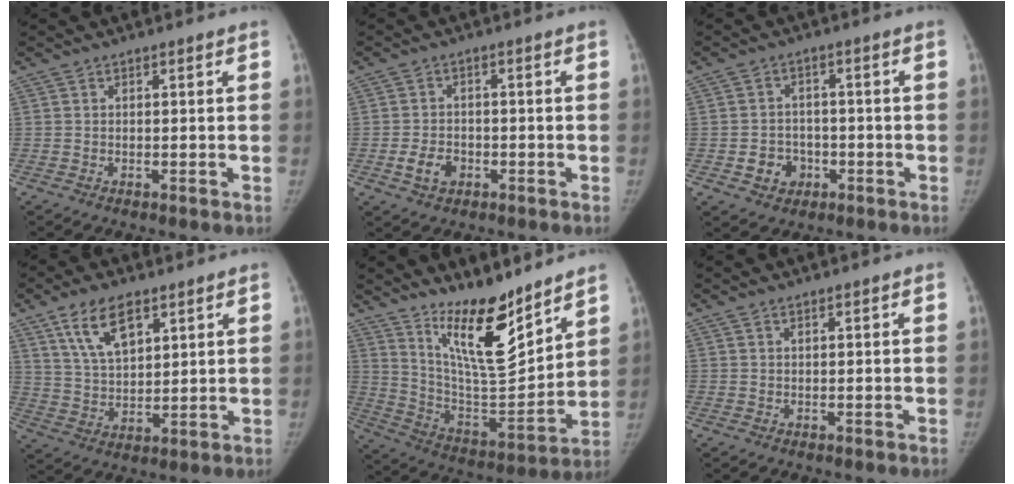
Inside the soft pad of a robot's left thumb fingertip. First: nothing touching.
{"total": 4.5, "force": [-1.8, 3.3, 2.5], "torque": [-0.038, 0.012, -0.028]}
{"total": 5.6, "force": [-2.0, 4.8, 2.1], "torque": [-0.010, 0.014, -0.026]}
{"total": 10.7, "force": [5.9, 5.5, 7.0], "torque": [-0.111, -0.027, 0.117]}
{"total": 16.5, "force": [12.0, 4.5, 10.3], "torque": [-0.131, -0.096, 0.220]}
{"total": 0.0}